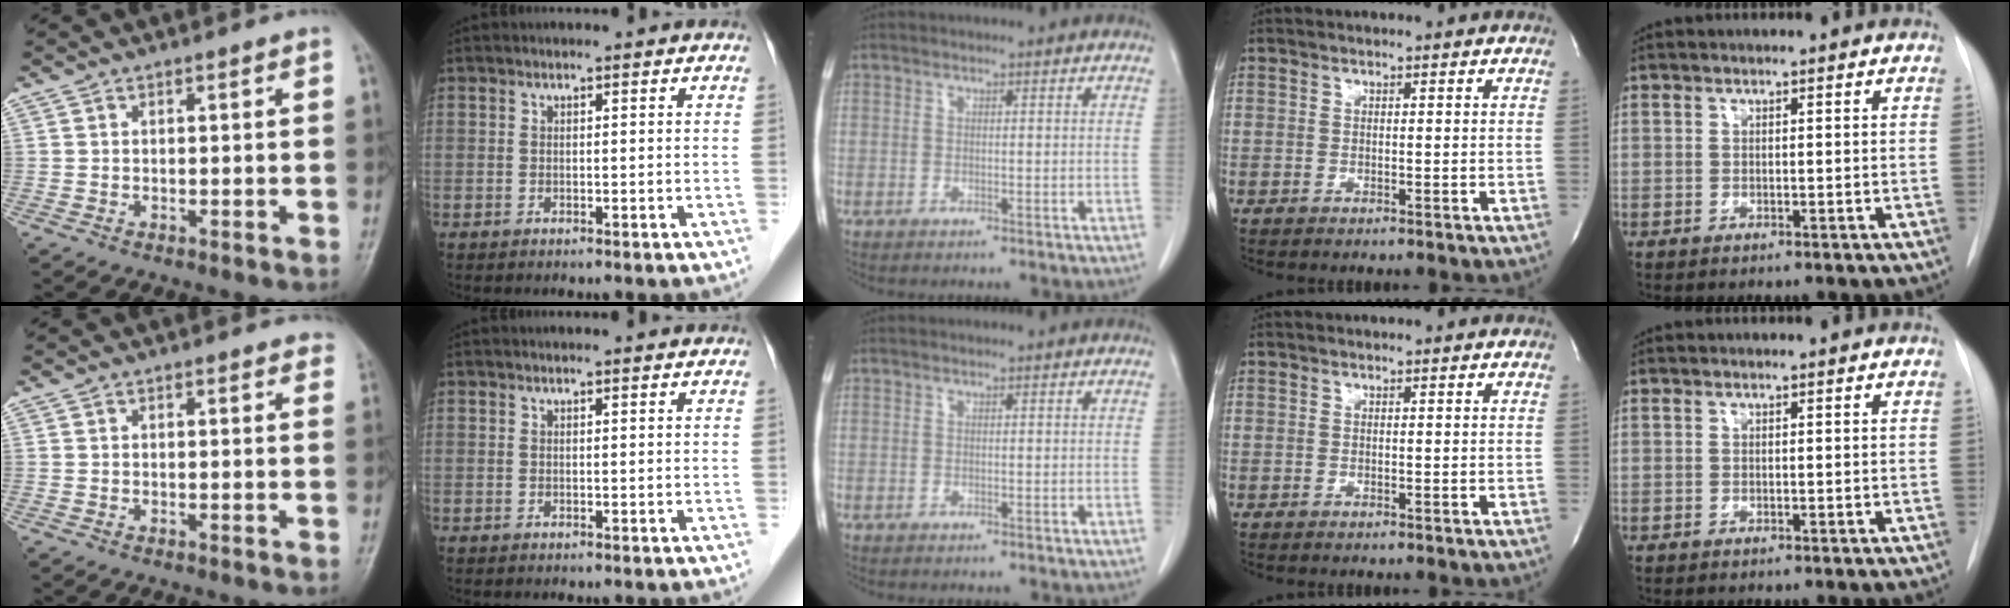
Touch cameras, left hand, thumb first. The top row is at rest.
{"thumb": {"total": 2.5, "force": [2.1, 1.1, 0.6], "torque": [0.018, -0.006, 0.008]}, "index": {"total": 0.9, "force": [0.9, -0.1, 0.1], "torque": [-0.012, 0.000, 0.010]}}